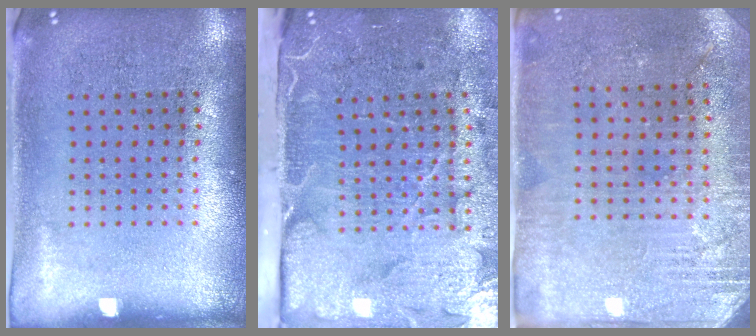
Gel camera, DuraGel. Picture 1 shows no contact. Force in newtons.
{"total": 5.0, "press": 4.0, "slide": 3.1}
{"total": 2.8, "press": 2.7, "slide": 0.8}